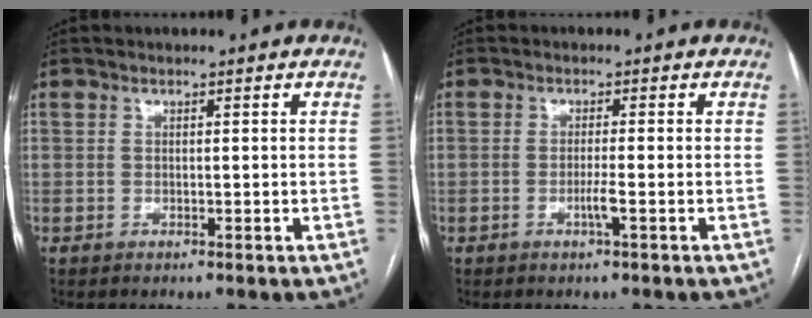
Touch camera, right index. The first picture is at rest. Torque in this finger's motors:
{"motor_torque": [0.82, 0.29, 0.38, 0.10]}